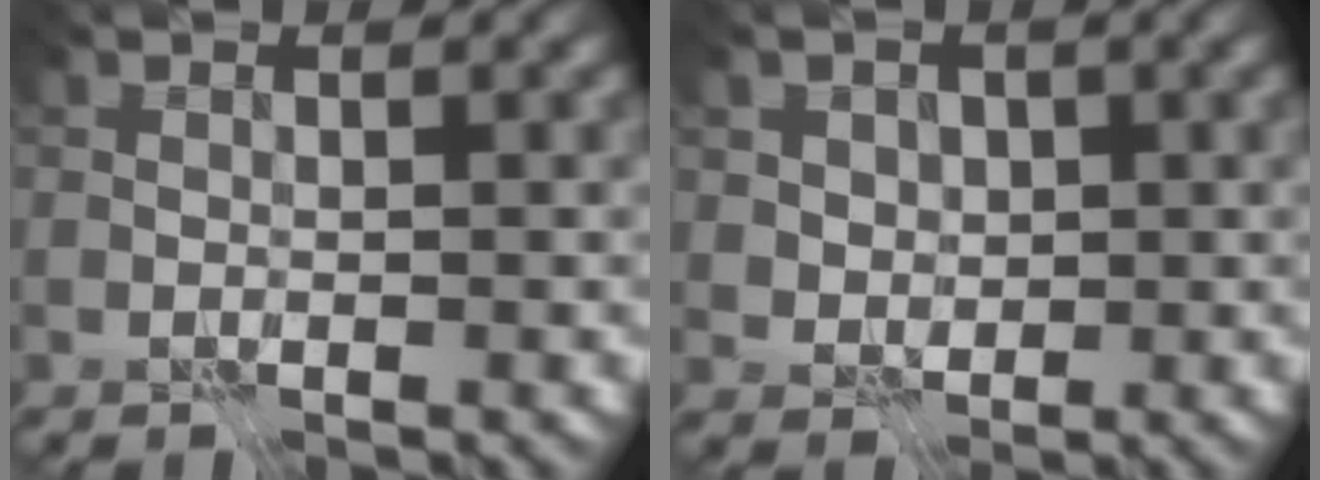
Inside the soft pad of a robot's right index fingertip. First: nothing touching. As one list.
[{"total": 3.2, "force": [1.2, 2.6, 1.5], "torque": [-0.024, 0.005, 0.020]}]